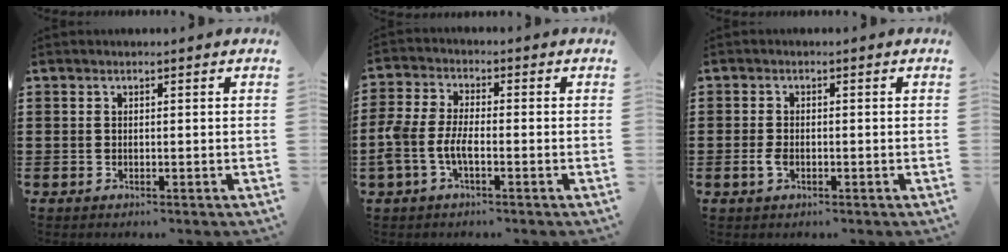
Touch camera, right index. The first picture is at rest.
{"total": 4.9, "force": [-1.8, 2.0, 4.1], "torque": [-0.115, -0.008, -0.046]}
{"total": 2.1, "force": [-0.8, 1.1, 1.6], "torque": [-0.046, -0.006, -0.018]}